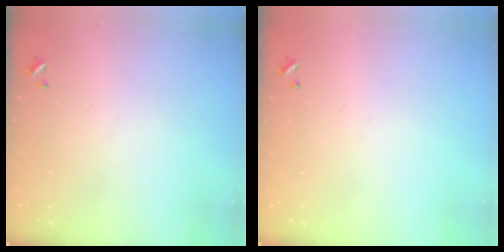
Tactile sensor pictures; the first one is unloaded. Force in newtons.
{"total": 0.0}